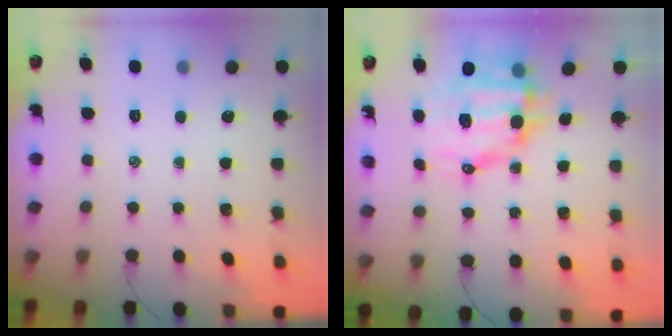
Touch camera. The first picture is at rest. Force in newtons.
{"total": 12.8, "press": 12.5, "slide": 2.7}